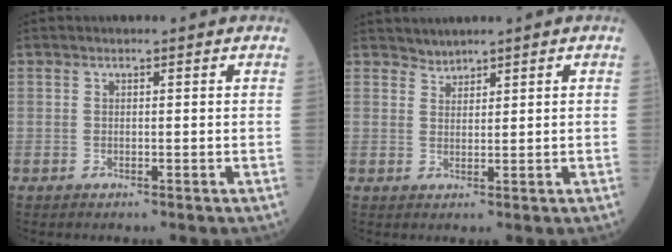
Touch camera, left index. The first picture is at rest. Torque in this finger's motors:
{"motor_torque": [-0.12, -0.06, -0.07, -0.03]}